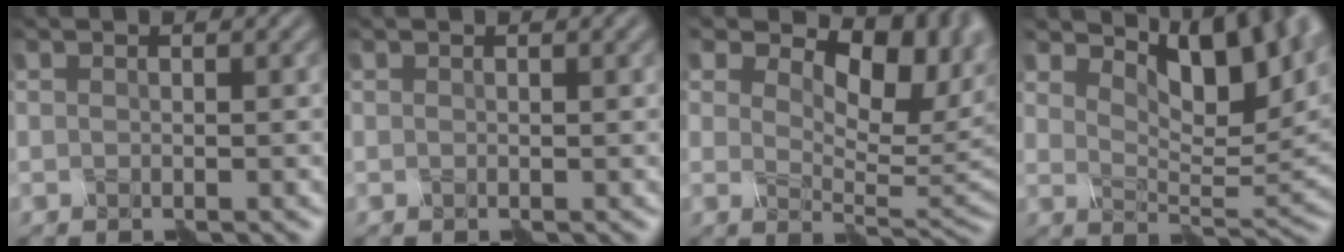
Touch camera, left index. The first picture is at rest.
{"total": 0.7, "force": [0.3, -0.1, 0.6], "torque": [-0.009, 0.001, 0.005]}
{"total": 10.9, "force": [4.4, 6.1, 7.8], "torque": [-0.106, 0.010, 0.064]}
{"total": 7.2, "force": [4.1, 3.2, 4.9], "torque": [-0.074, -0.004, 0.065]}